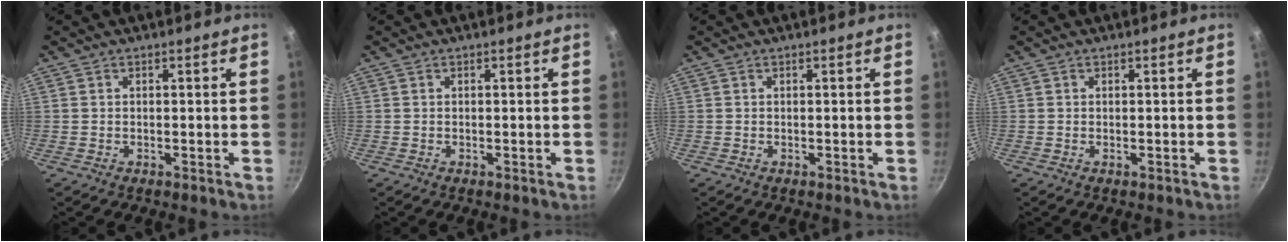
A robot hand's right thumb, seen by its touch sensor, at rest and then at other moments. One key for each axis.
{"total": 0.0}
{"total": 0.0}
{"total": 0.0}